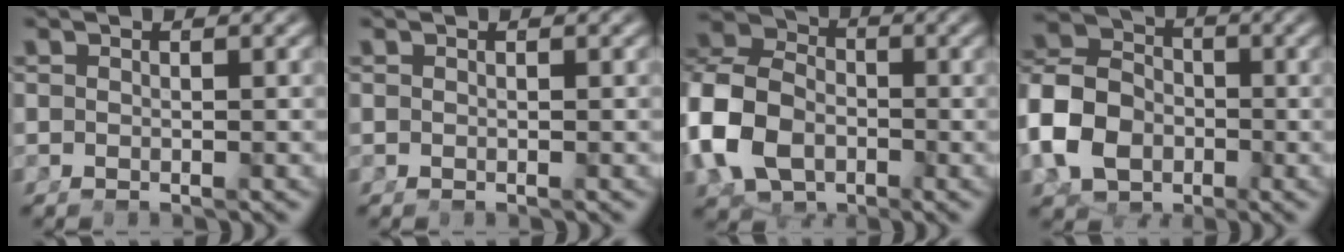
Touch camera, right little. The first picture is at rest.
{"total": 0.0}
{"total": 11.0, "force": [-0.3, 9.1, 6.1], "torque": [-0.140, -0.018, -0.005]}
{"total": 9.0, "force": [-1.1, 7.4, 5.1], "torque": [-0.109, -0.022, -0.014]}